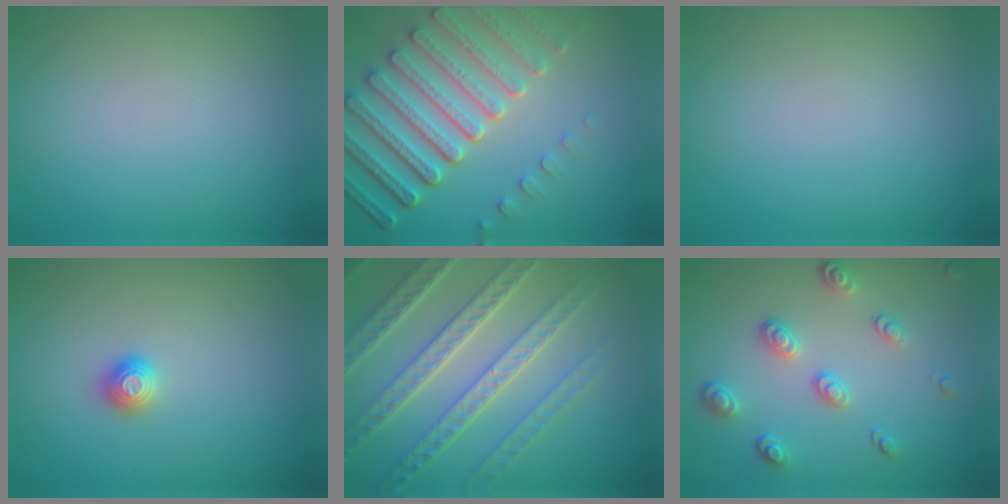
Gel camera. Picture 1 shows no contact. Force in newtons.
{"total": 7.7, "press": 5.8, "slide": 5.0}
{"total": 0.0}
{"total": 1.1, "press": 1.1, "slide": 0.1}
{"total": 7.7, "press": 5.6, "slide": 5.2}
{"total": 2.8, "press": 2.4, "slide": 1.4}